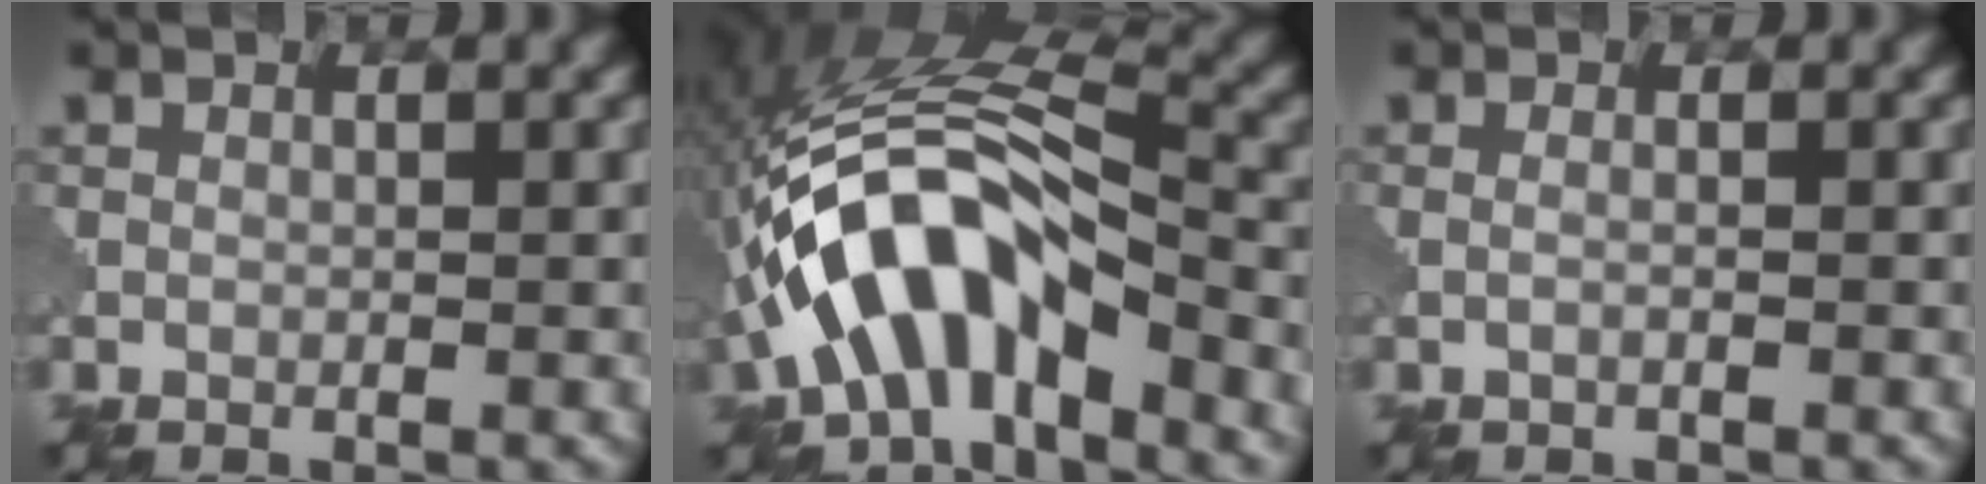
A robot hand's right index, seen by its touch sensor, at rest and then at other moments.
{"total": 10.9, "force": [-4.5, 4.7, 8.7], "torque": [-0.162, 0.021, -0.086]}
{"total": 0.9, "force": [-0.1, 0.3, 0.8], "torque": [-0.014, -0.006, -0.013]}